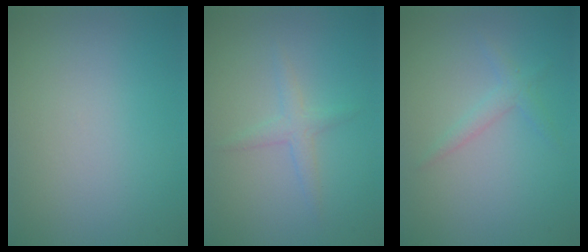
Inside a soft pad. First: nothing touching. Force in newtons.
{"total": 1.7, "press": 1.7, "slide": 0.1}
{"total": 1.4, "press": 1.4, "slide": 0.0}